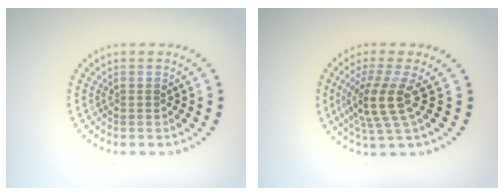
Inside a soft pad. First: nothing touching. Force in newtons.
{"total": 4.0, "press": 3.0, "slide": 2.7}